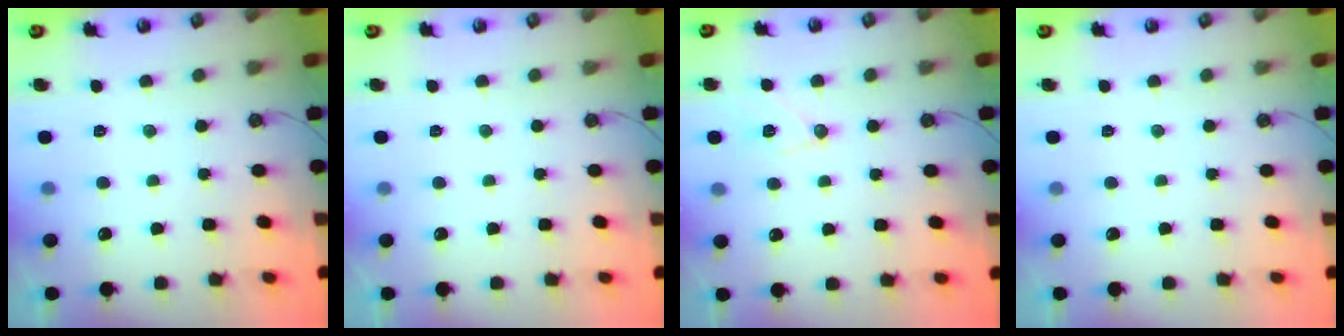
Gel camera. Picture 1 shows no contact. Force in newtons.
{"total": 0.0}
{"total": 9.2, "press": 9.2, "slide": 1.0}
{"total": 0.0}